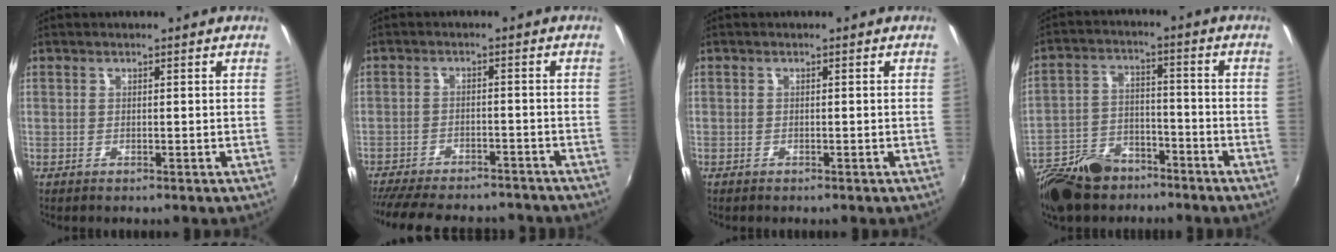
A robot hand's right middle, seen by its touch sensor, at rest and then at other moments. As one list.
[{"total": 18.3, "force": [-15.6, 5.5, 7.7], "torque": [-0.168, -0.016, -0.216]}, {"total": 0.7, "force": [-0.6, 0.4, 0.0], "torque": [-0.002, 0.001, -0.010]}, {"total": 15.9, "force": [-11.5, 8.1, 7.3], "torque": [-0.181, -0.007, -0.204]}]